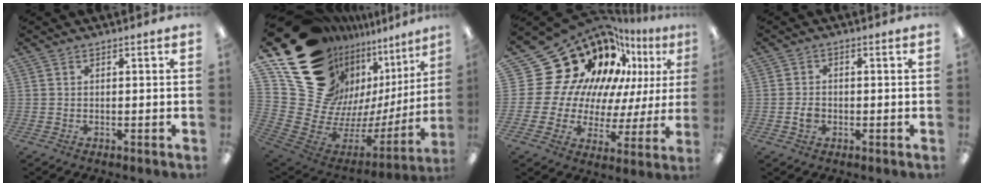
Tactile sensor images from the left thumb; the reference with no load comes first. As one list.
[{"total": 25.7, "force": [12.5, 18.5, 12.8], "torque": [-0.191, -0.127, 0.306]}, {"total": 23.1, "force": [15.2, 14.9, 8.8], "torque": [-0.146, -0.142, 0.320]}, {"total": 2.7, "force": [-0.7, 2.2, 1.5], "torque": [-0.024, 0.005, -0.013]}]